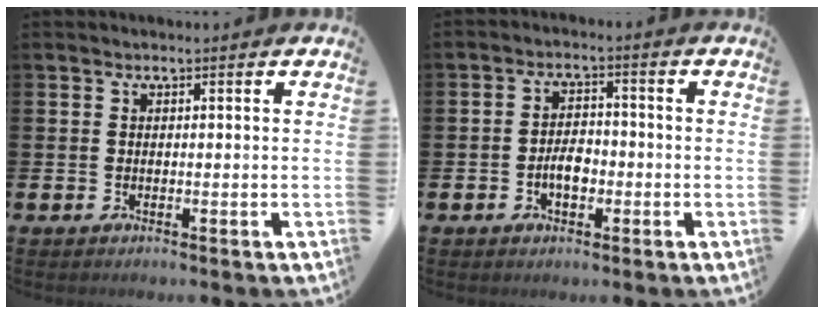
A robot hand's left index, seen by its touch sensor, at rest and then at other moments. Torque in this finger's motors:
{"motor_torque": [0.61, 0.03, 0.13, 0.09]}